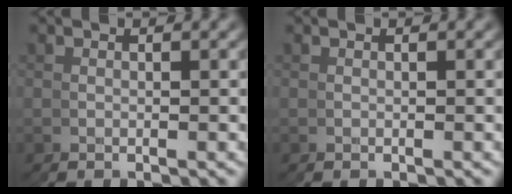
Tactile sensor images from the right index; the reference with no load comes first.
{"total": 0.0}